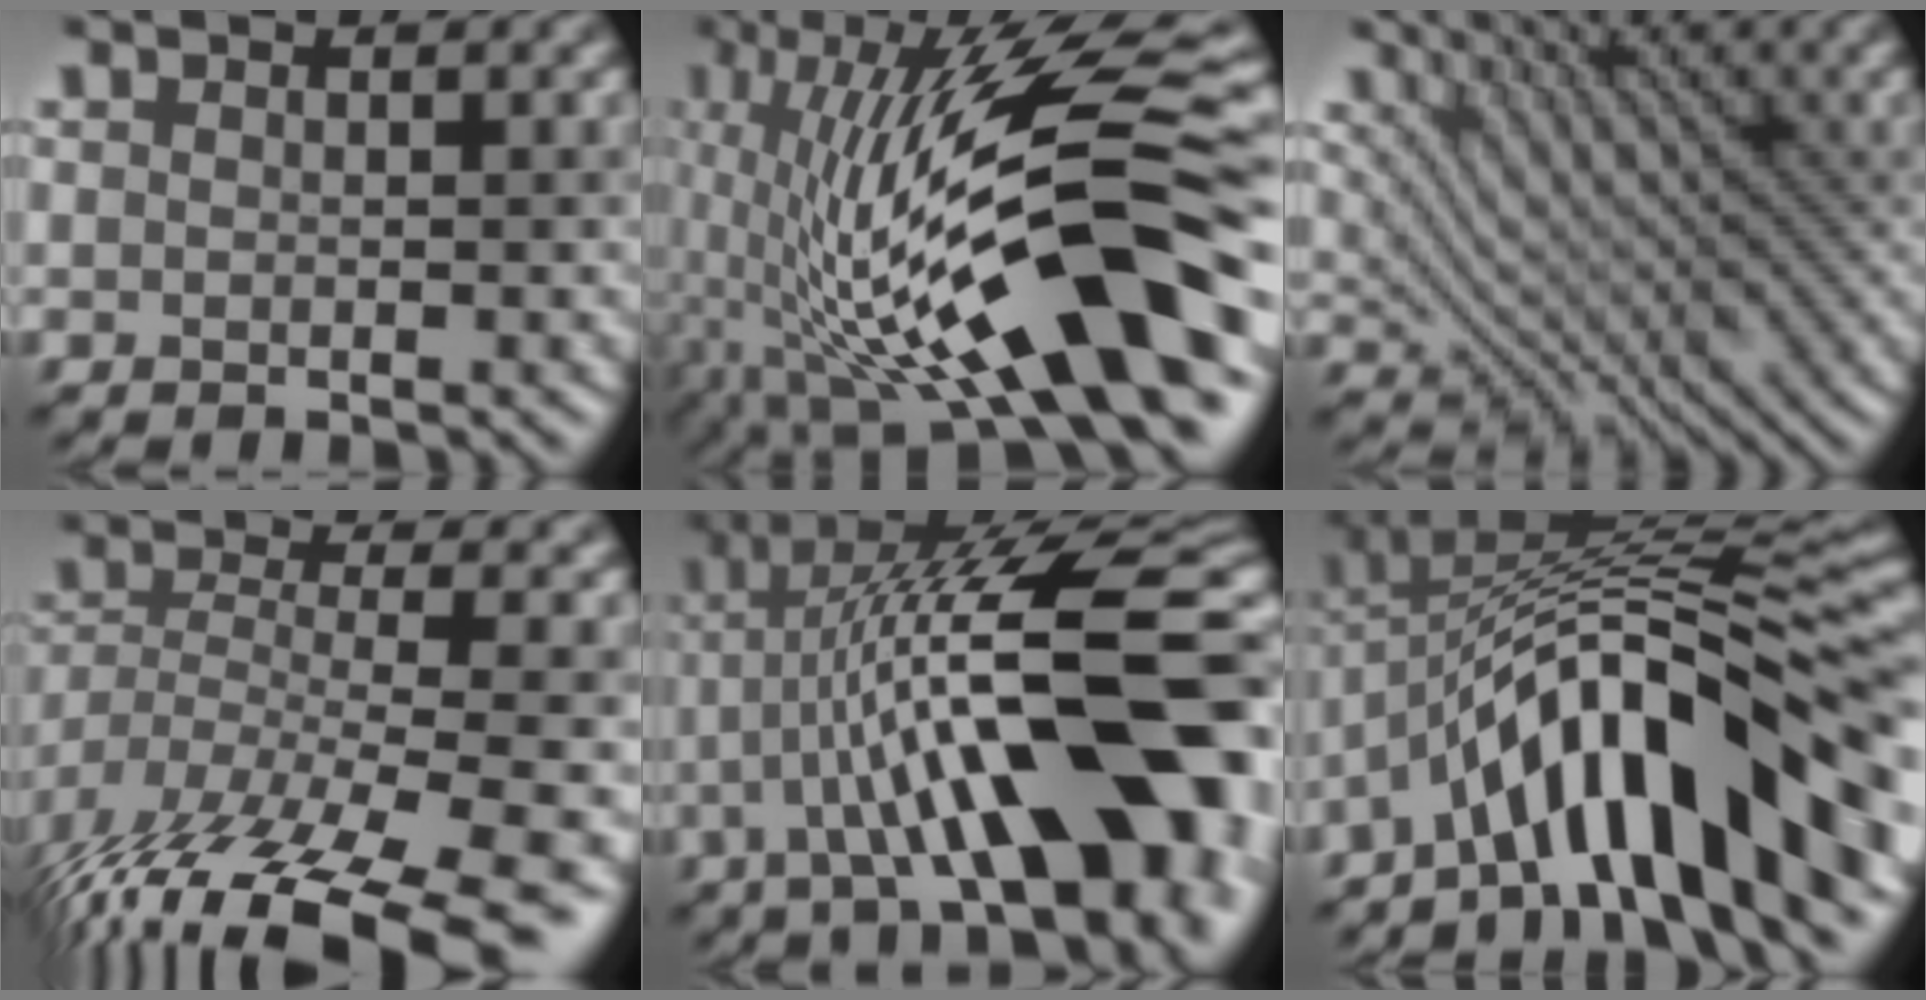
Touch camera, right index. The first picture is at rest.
{"total": 16.6, "force": [-3.3, 5.2, 15.4], "torque": [-0.273, 0.031, -0.068]}
{"total": 4.2, "force": [1.2, 3.6, 1.9], "torque": [-0.029, -0.003, 0.015]}
{"total": 14.1, "force": [-9.3, 4.5, 9.6], "torque": [-0.206, -0.032, -0.130]}
{"total": 14.5, "force": [-1.8, 4.6, 13.7], "torque": [-0.198, 0.023, -0.029]}
{"total": 12.9, "force": [-4.7, 4.0, 11.3], "torque": [-0.171, 0.024, -0.080]}